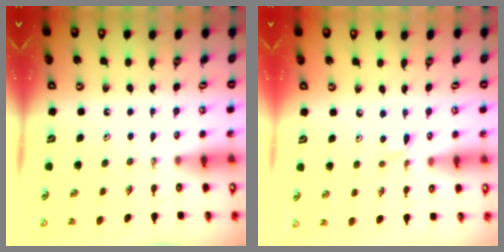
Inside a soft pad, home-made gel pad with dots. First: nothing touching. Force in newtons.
{"total": 3.8, "press": 3.8, "slide": 0.6}